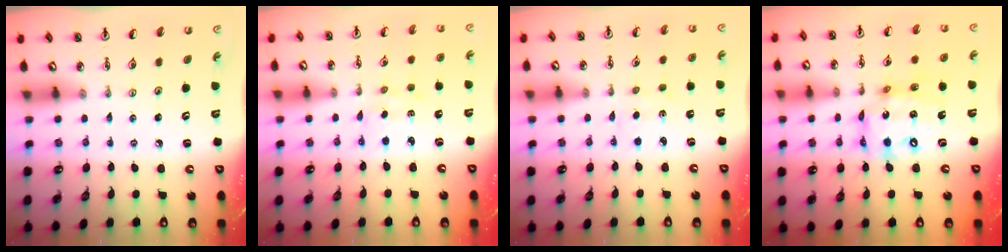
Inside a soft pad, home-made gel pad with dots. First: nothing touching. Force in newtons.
{"total": 2.4, "press": 2.4, "slide": 0.3}
{"total": 2.3, "press": 2.2, "slide": 0.3}
{"total": 13.6, "press": 13.6, "slide": 0.9}